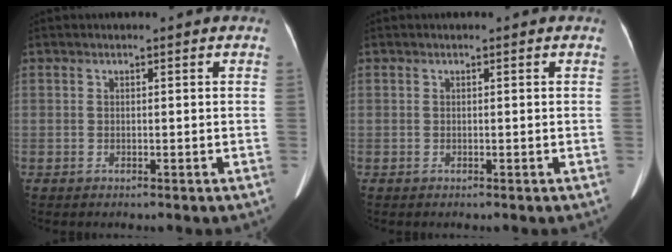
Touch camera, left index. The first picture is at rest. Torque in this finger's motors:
{"motor_torque": [-0.03, 0.03, 0.00, 0.00]}